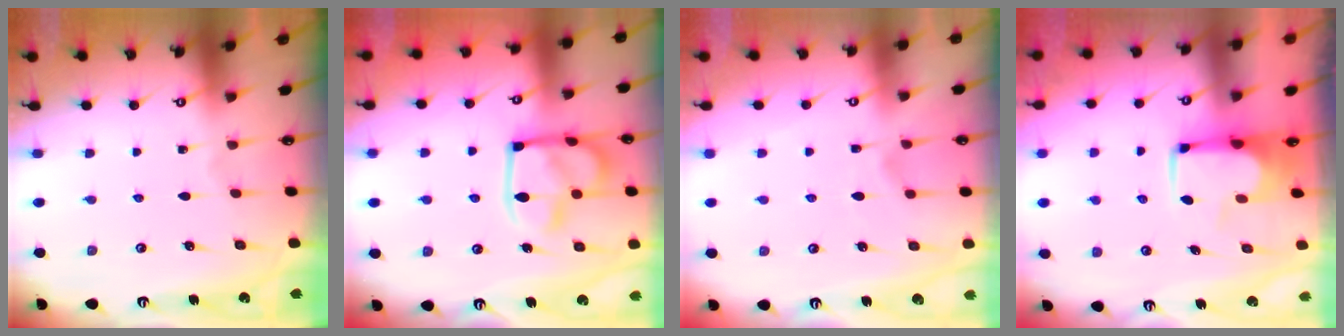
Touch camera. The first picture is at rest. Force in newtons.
{"total": 14.9, "press": 14.8, "slide": 1.6}
{"total": 2.9, "press": 2.7, "slide": 1.1}
{"total": 2.0, "press": 2.0, "slide": 0.2}